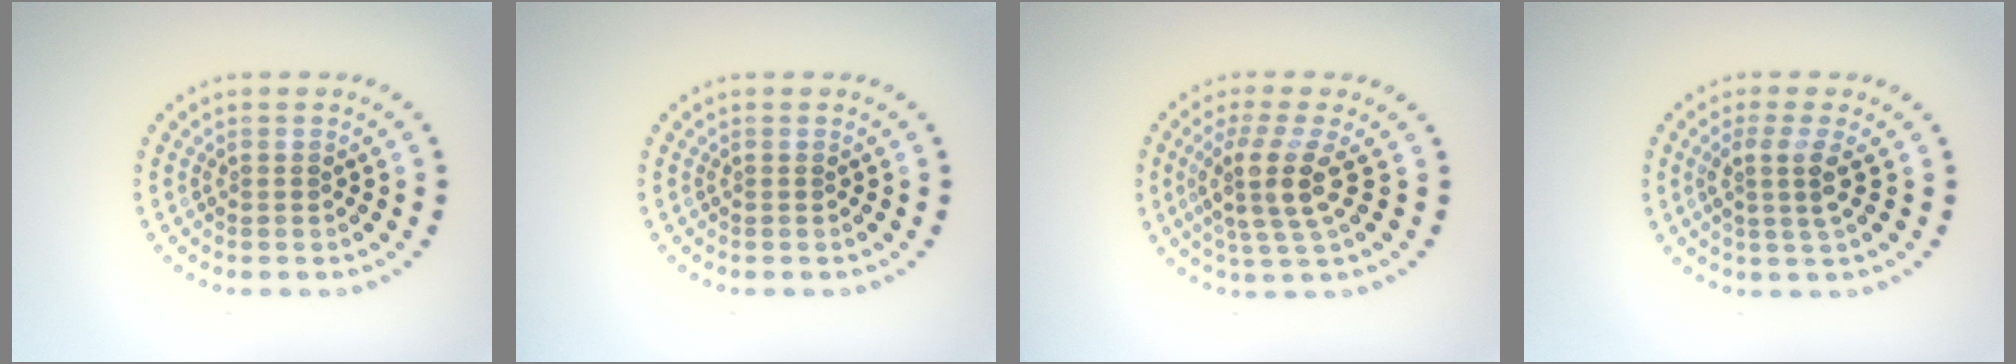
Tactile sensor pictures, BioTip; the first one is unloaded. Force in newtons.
{"total": 0.0}
{"total": 4.0, "press": 3.1, "slide": 2.5}
{"total": 2.6, "press": 2.1, "slide": 1.6}